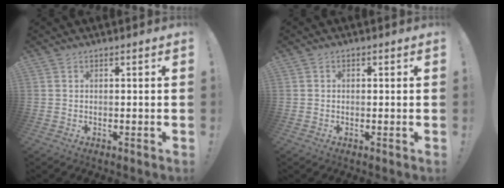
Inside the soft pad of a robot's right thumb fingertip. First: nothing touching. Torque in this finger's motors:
{"motor_torque": [-0.03, -0.15, -0.18, 0.07, 0.04]}